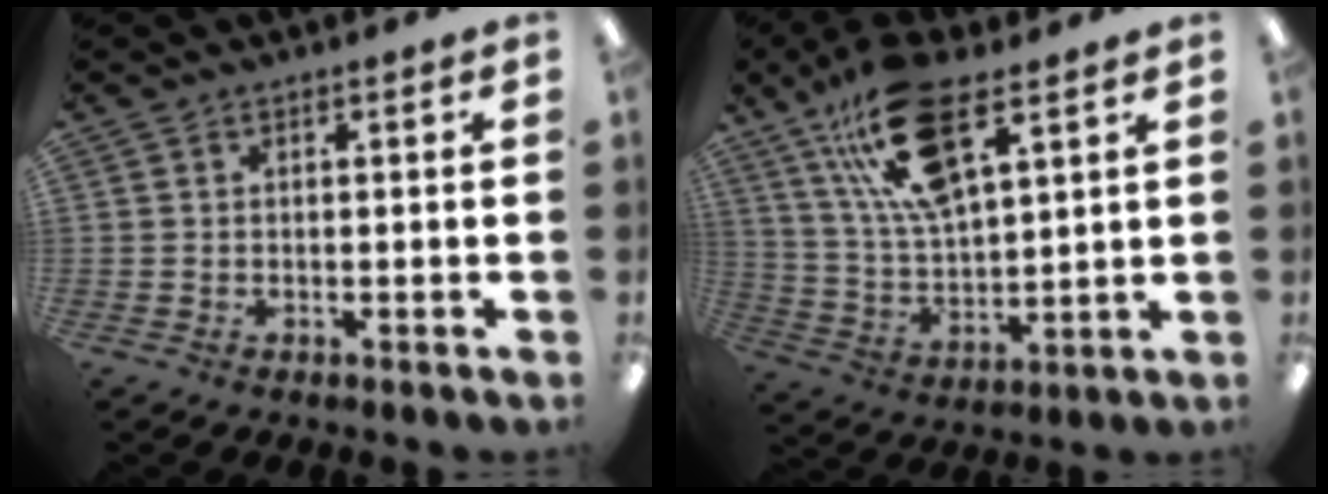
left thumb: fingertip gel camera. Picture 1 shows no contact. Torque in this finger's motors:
{"motor_torque": [0.09, 0.19, 1.34, -1.43, 0.15]}